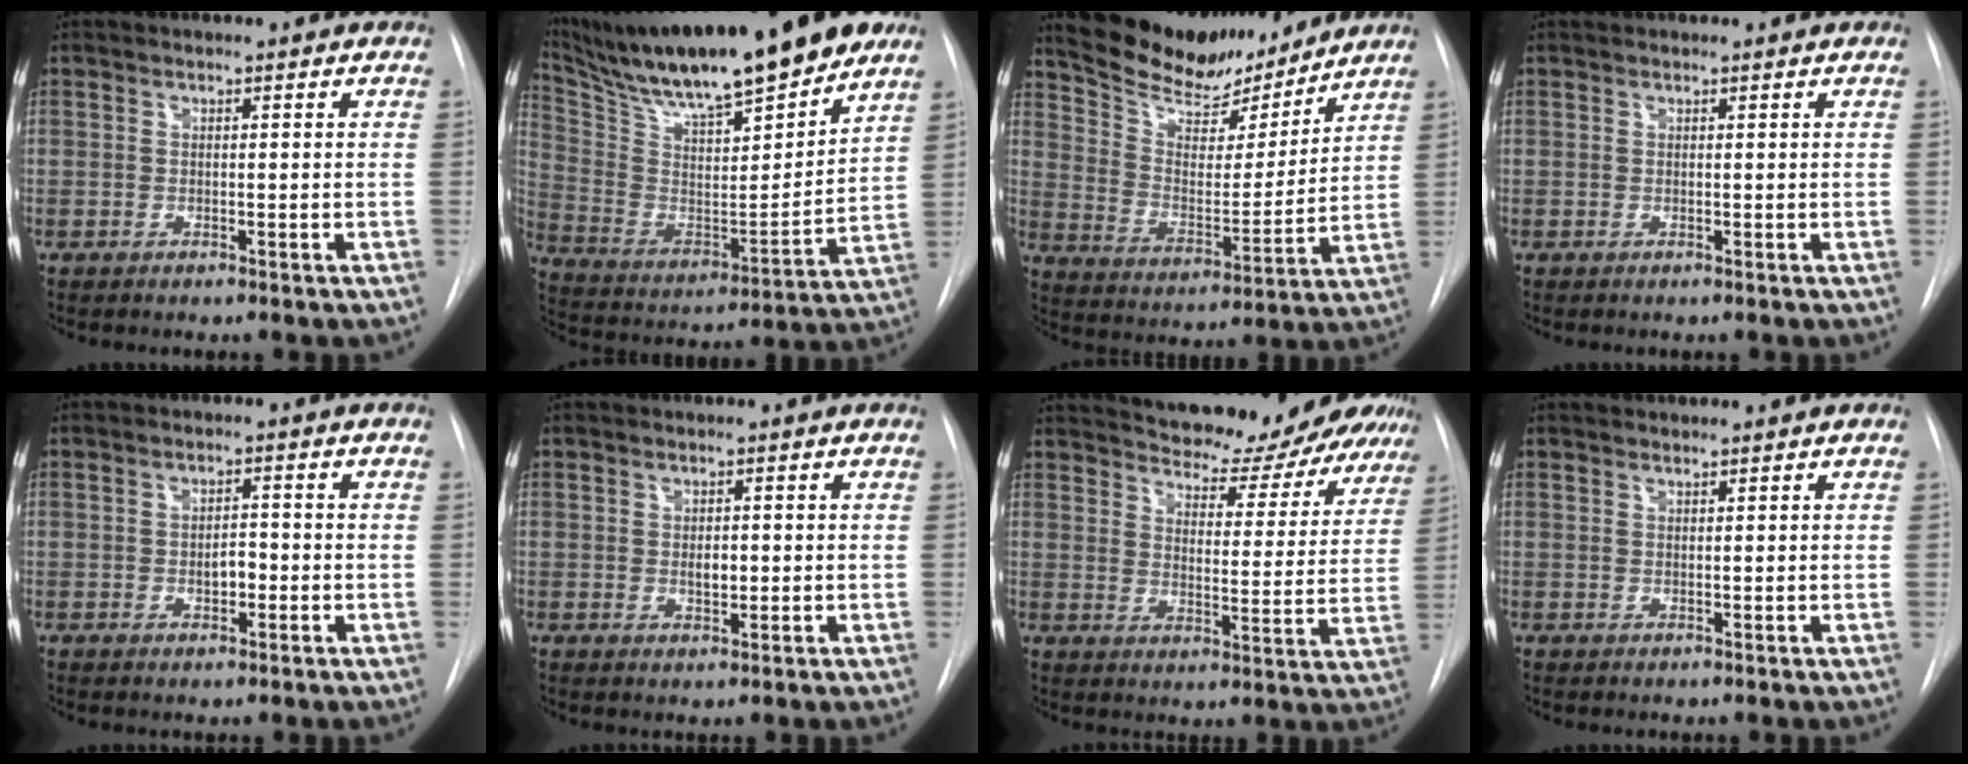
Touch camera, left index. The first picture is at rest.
{"total": 25.8, "force": [20.7, 3.1, 15.0], "torque": [-0.268, -0.006, 0.334]}
{"total": 15.1, "force": [13.8, 3.9, 4.9], "torque": [-0.085, -0.009, 0.230]}
{"total": 1.0, "force": [1.0, 0.2, 0.2], "torque": [-0.007, 0.021, 0.019]}
{"total": 2.6, "force": [-0.8, 1.3, 2.0], "torque": [-0.029, 0.002, -0.010]}
{"total": 1.9, "force": [0.0, 1.1, 1.6], "torque": [-0.025, -0.004, 0.002]}
{"total": 20.4, "force": [18.8, 5.4, 5.9], "torque": [-0.076, -0.038, 0.228]}
{"total": 0.6, "force": [0.6, 0.1, 0.0], "torque": [-0.005, 0.002, 0.012]}